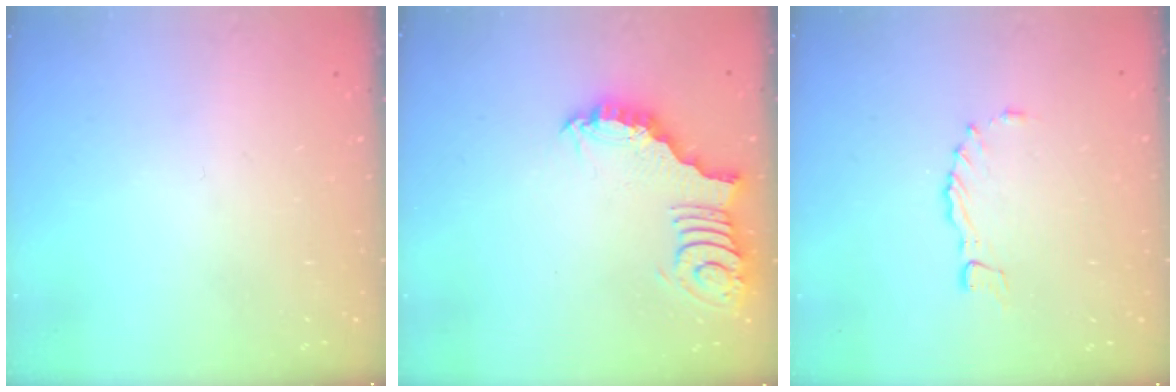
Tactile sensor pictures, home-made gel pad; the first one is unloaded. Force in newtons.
{"total": 3.1, "press": 3.1, "slide": 0.3}
{"total": 1.8, "press": 1.7, "slide": 0.3}